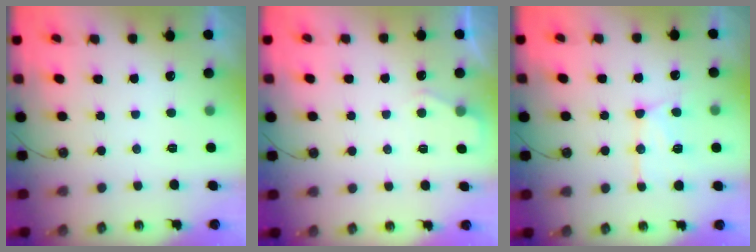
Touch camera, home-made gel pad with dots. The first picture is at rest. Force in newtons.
{"total": 3.7, "press": 3.7, "slide": 0.5}
{"total": 13.9, "press": 13.8, "slide": 1.3}